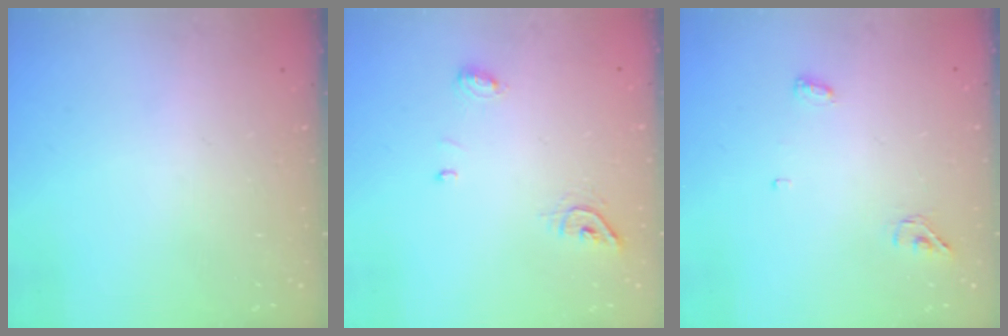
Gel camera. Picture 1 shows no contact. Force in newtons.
{"total": 8.5, "press": 7.0, "slide": 4.8}
{"total": 4.4, "press": 4.3, "slide": 0.9}